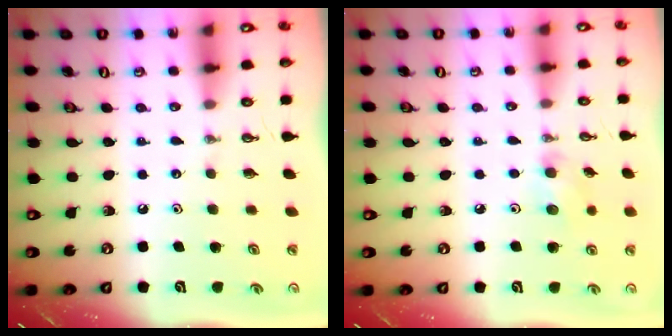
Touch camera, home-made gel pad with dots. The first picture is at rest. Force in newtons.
{"total": 6.0, "press": 5.9, "slide": 1.4}